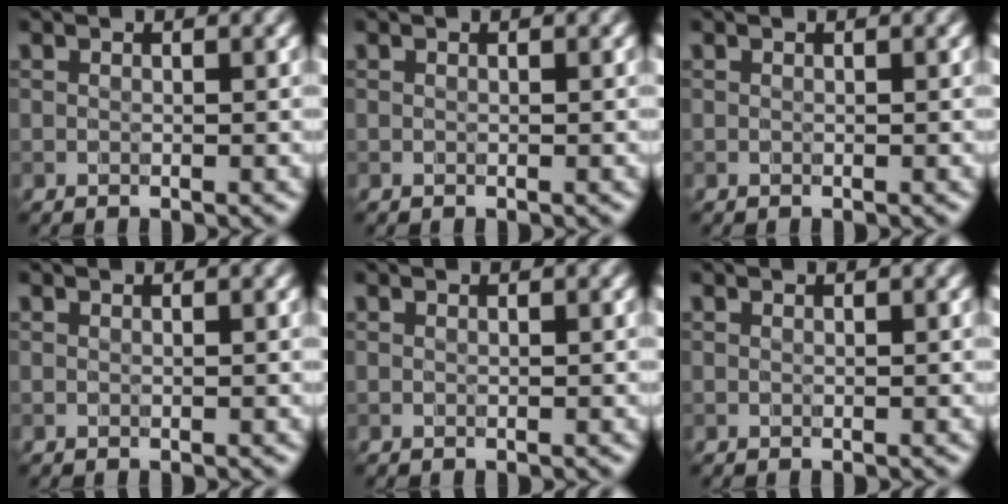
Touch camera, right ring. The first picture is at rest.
{"total": 0.0}
{"total": 0.0}
{"total": 0.0}
{"total": 0.0}
{"total": 0.0}